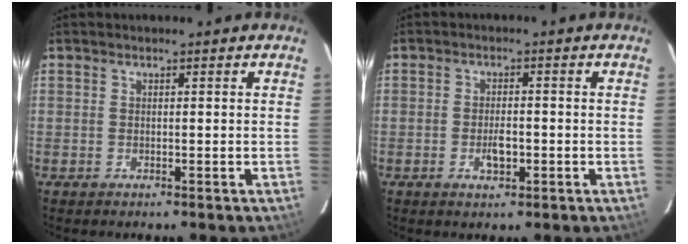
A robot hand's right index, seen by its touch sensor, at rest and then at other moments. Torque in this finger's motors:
{"motor_torque": [-0.02, 0.03, 0.00, -0.01]}